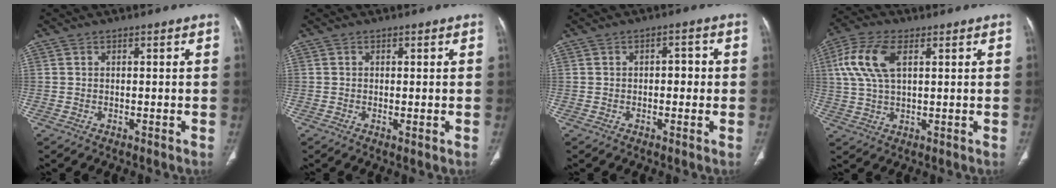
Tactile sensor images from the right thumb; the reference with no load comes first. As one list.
[{"total": 0.9, "force": [-0.2, 0.3, 0.9], "torque": [-0.020, -0.005, -0.002]}, {"total": 2.9, "force": [-0.1, 1.8, 2.3], "torque": [-0.016, 0.008, -0.006]}, {"total": 10.3, "force": [3.2, 5.2, 8.3], "torque": [-0.188, 0.011, 0.062]}]